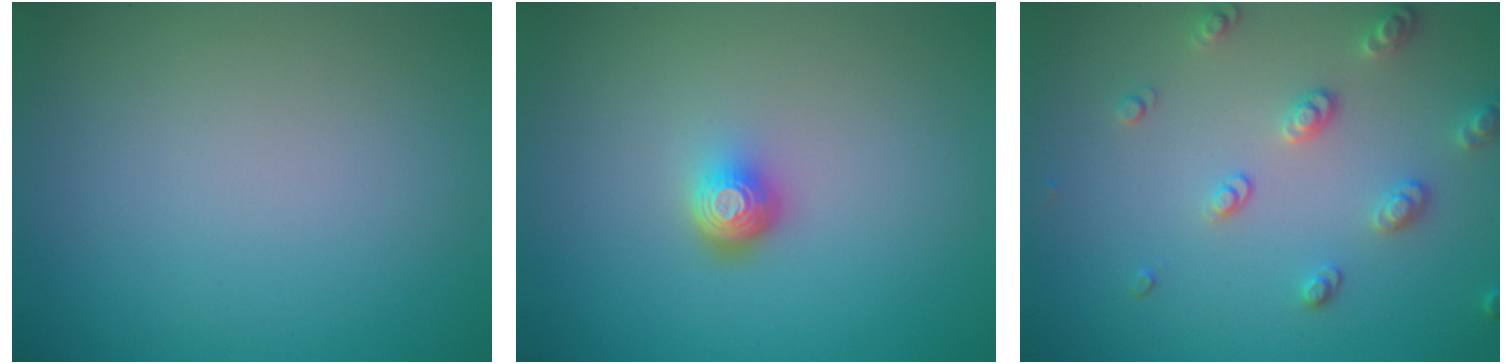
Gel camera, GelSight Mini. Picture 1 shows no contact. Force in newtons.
{"total": 2.2, "press": 1.5, "slide": 1.6}
{"total": 2.7, "press": 2.7, "slide": 0.5}